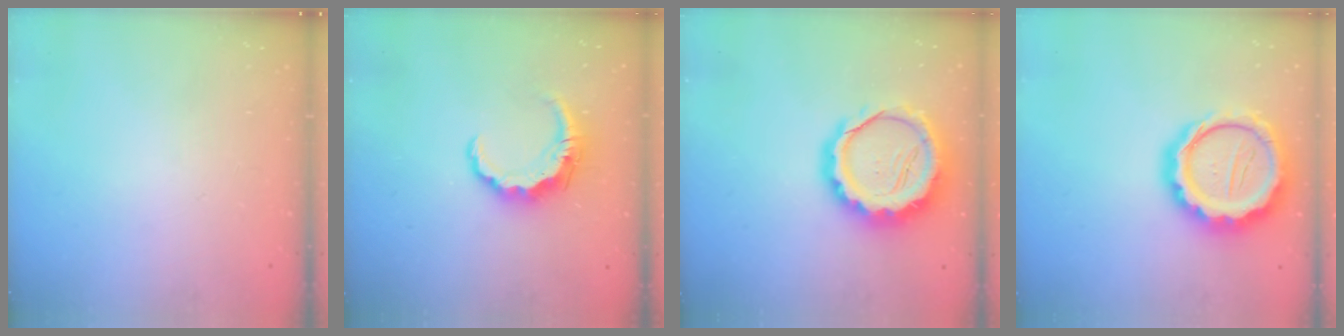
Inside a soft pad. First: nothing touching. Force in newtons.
{"total": 7.1, "press": 7.1, "slide": 0.1}
{"total": 16.8, "press": 16.4, "slide": 3.5}
{"total": 20.2, "press": 19.8, "slide": 4.1}